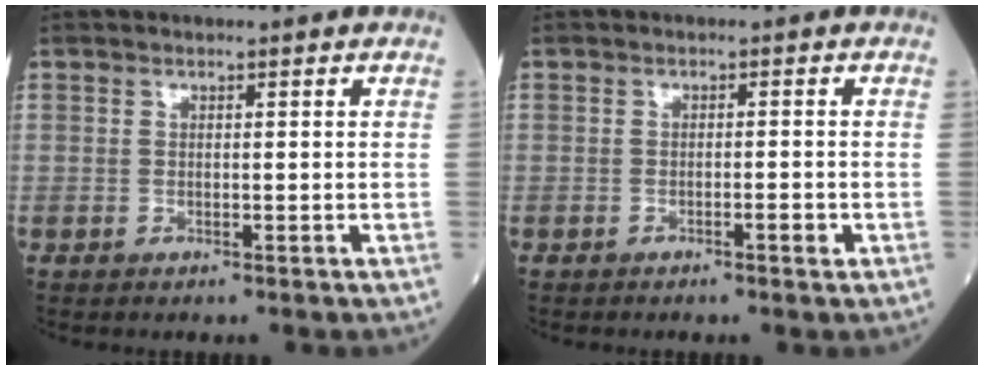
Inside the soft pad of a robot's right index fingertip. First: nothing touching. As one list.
[{"total": 1.6, "force": [-0.9, 0.2, 1.3], "torque": [-0.020, 0.001, -0.014]}]